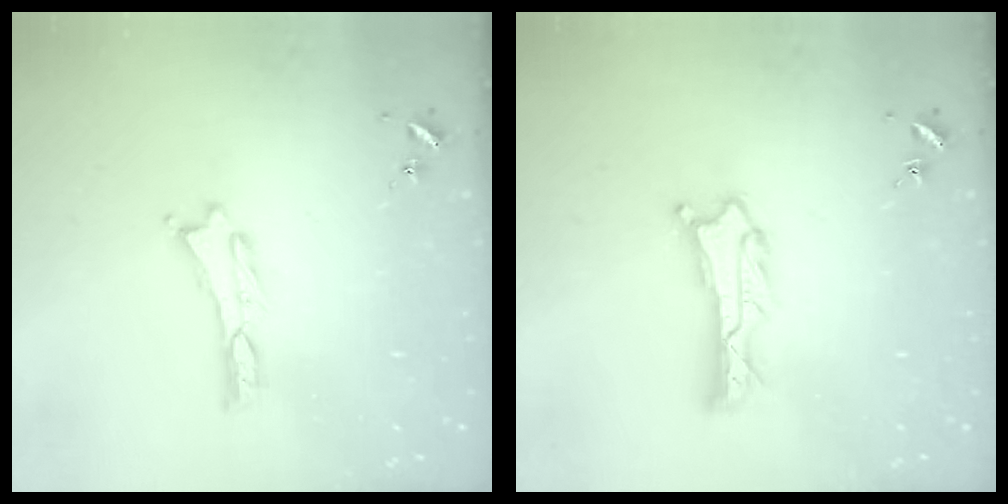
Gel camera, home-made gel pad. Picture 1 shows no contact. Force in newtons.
{"total": 1.2, "press": 1.2, "slide": 0.1}